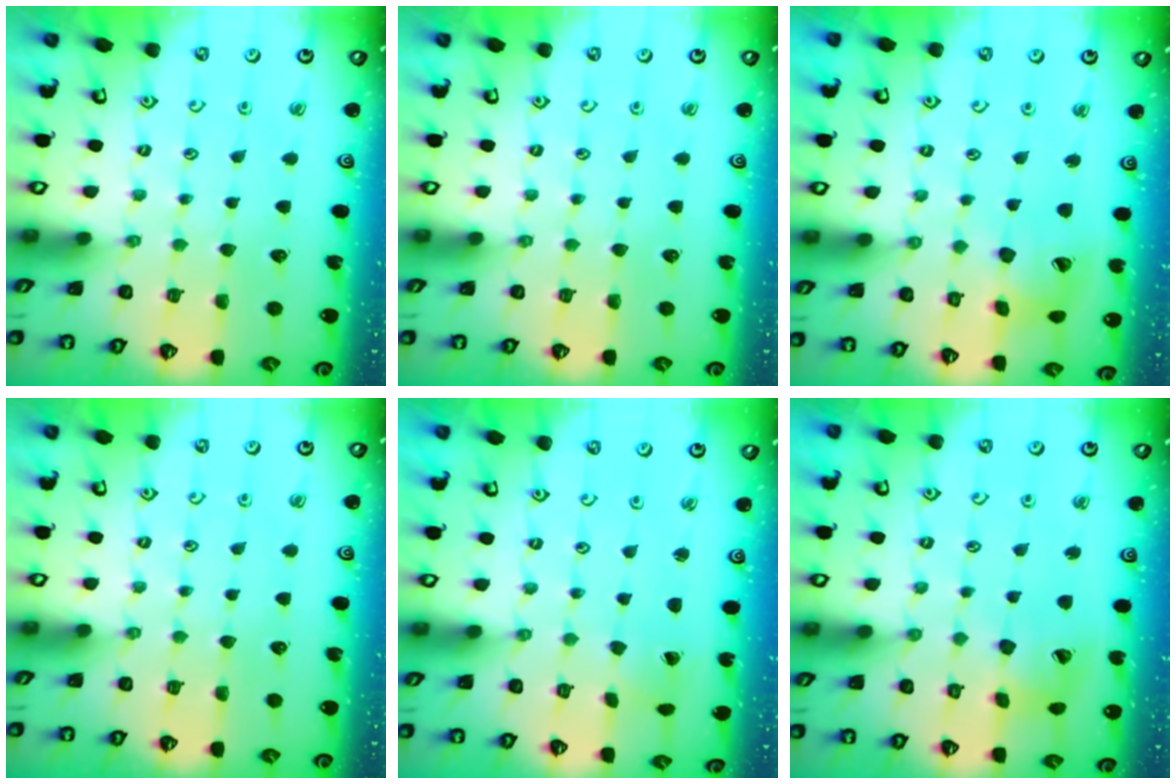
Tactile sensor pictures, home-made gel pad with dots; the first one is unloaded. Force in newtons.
{"total": 0.0}
{"total": 13.2, "press": 13.2, "slide": 1.5}
{"total": 0.0}
{"total": 0.6, "press": 0.5, "slide": 0.2}
{"total": 12.7, "press": 12.6, "slide": 1.5}